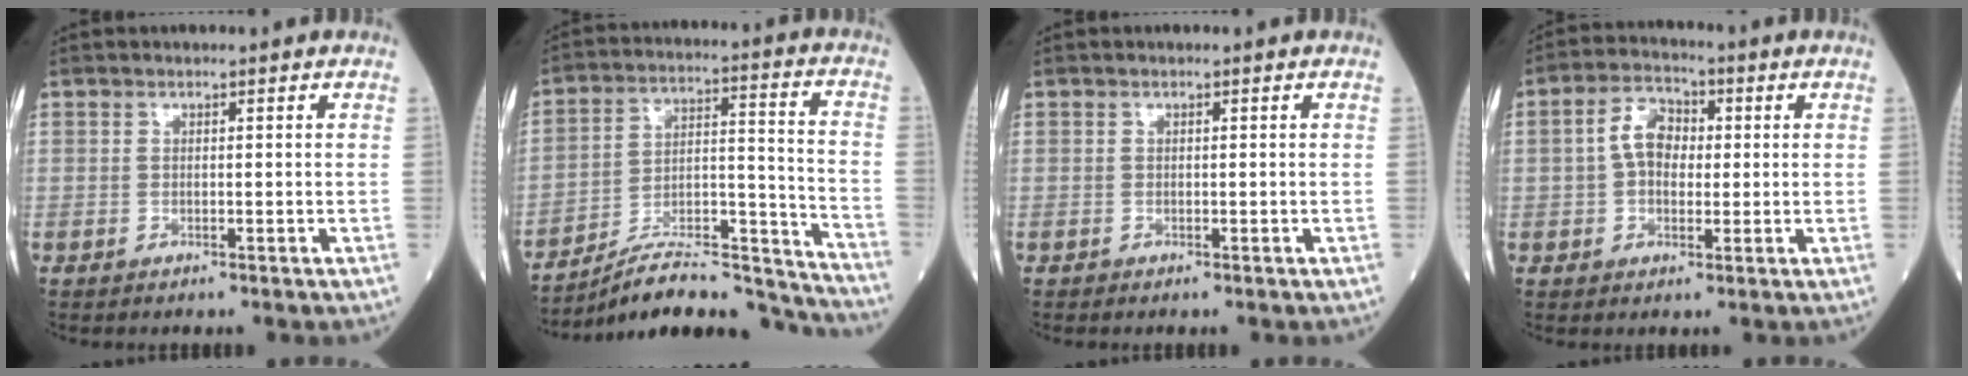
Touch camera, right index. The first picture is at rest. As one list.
[{"total": 19.6, "force": [-18.8, 1.4, 5.6], "torque": [-0.073, 0.039, -0.295]}, {"total": 0.0}, {"total": 6.1, "force": [0.5, 4.1, 4.6], "torque": [-0.094, 0.022, 0.004]}]